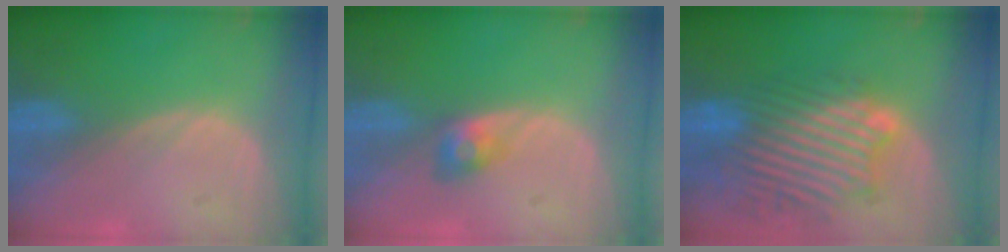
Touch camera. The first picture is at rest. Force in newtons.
{"total": 3.0, "press": 2.5, "slide": 1.5}
{"total": 11.9, "press": 10.7, "slide": 5.3}